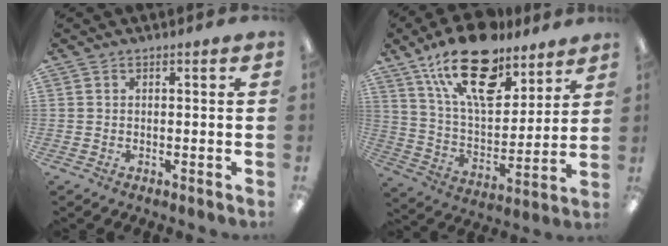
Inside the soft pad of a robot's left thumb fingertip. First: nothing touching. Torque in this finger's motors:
{"motor_torque": [0.62, 0.51, 1.70, -1.08, 0.44]}